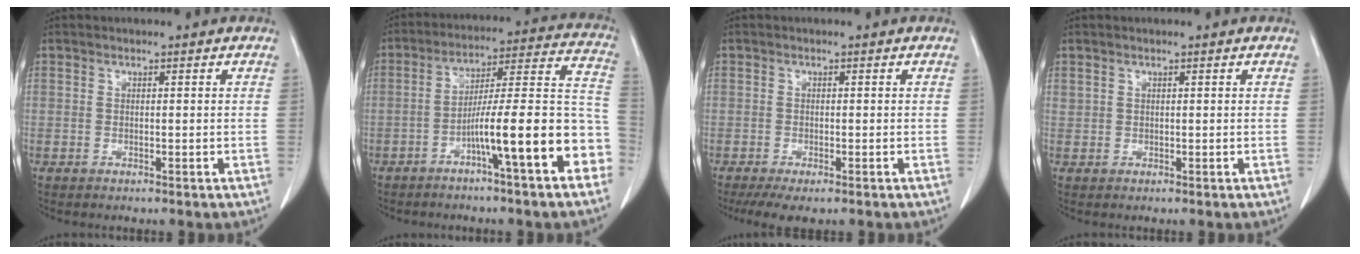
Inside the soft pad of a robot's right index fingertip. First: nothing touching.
{"total": 16.0, "force": [-6.6, 1.3, 14.5], "torque": [-0.196, 0.034, -0.099]}
{"total": 3.9, "force": [-2.7, 1.3, 2.5], "torque": [-0.046, -0.010, -0.042]}
{"total": 0.6, "force": [0.4, 0.4, 0.0], "torque": [0.005, 0.009, 0.008]}